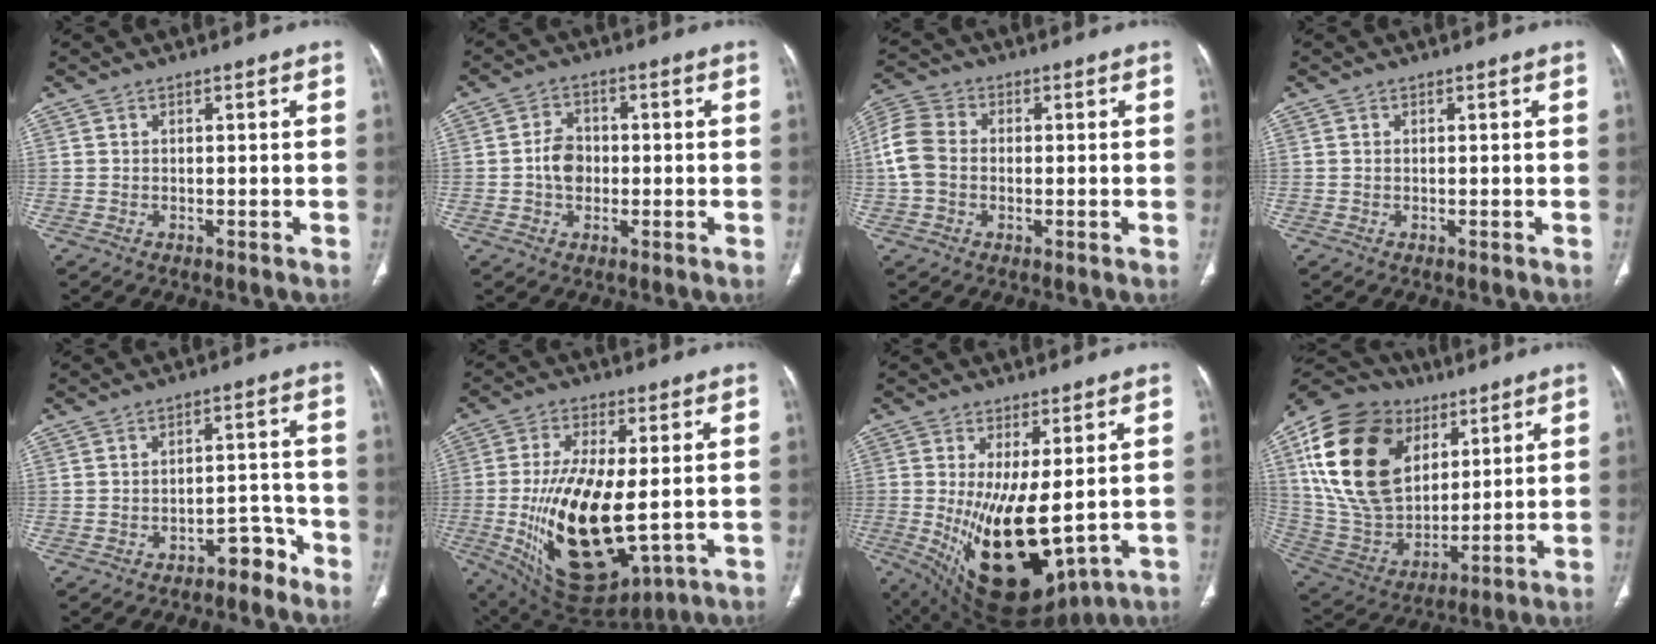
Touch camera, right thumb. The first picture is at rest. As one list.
[{"total": 5.3, "force": [-0.5, 4.2, 3.2], "torque": [-0.040, 0.012, -0.014]}, {"total": 8.0, "force": [-0.1, 6.2, 5.0], "torque": [-0.109, 0.023, -0.012]}, {"total": 0.0}, {"total": 5.0, "force": [-3.8, 2.7, 1.6], "torque": [-0.001, 0.057, -0.051]}, {"total": 20.6, "force": [-2.2, 9.3, 18.3], "torque": [-0.338, -0.023, -0.011]}, {"total": 17.6, "force": [-1.4, 7.5, 15.9], "torque": [-0.262, -0.032, 0.010]}, {"total": 26.9, "force": [9.7, 18.0, 17.6], "torque": [-0.320, -0.008, 0.182]}]